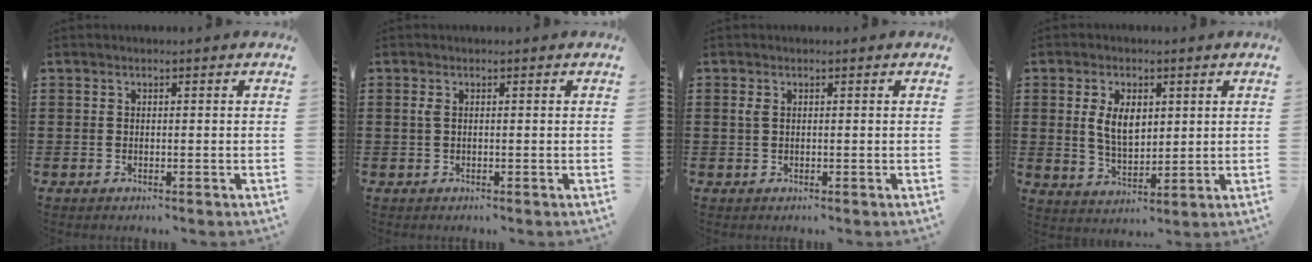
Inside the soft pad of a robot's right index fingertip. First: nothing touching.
{"total": 0.9, "force": [0.1, 0.2, 0.9], "torque": [-0.018, 0.002, 0.000]}
{"total": 0.8, "force": [0.3, 0.4, 0.6], "torque": [-0.013, 0.004, 0.004]}
{"total": 6.0, "force": [1.2, 3.5, 4.7], "torque": [-0.085, 0.005, 0.017]}